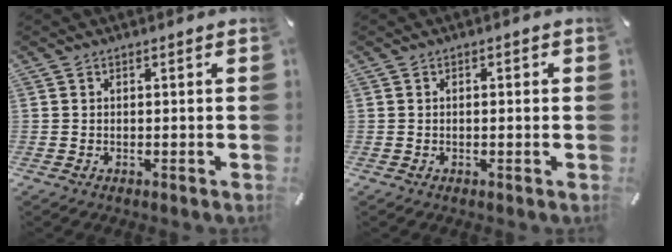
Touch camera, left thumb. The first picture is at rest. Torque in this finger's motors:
{"motor_torque": [-0.25, -0.26, 0.01, 0.14, 0.01]}